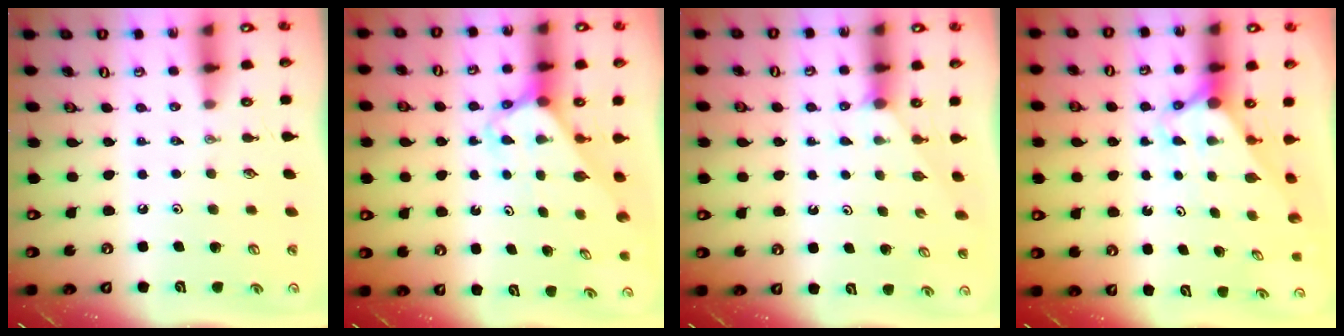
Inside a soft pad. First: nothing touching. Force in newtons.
{"total": 2.8, "press": 2.8, "slide": 0.2}
{"total": 1.8, "press": 1.8, "slide": 0.2}
{"total": 2.8, "press": 2.8, "slide": 0.0}